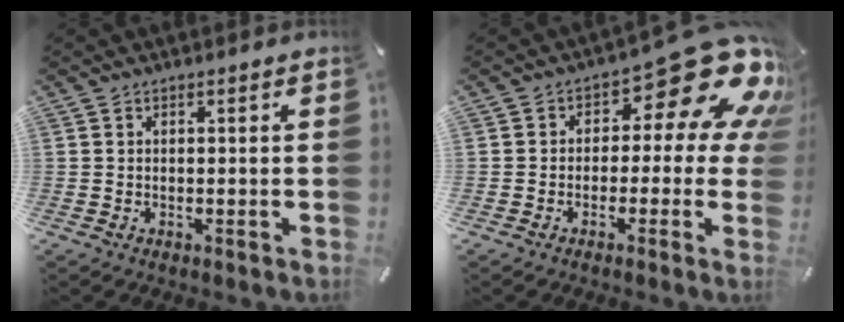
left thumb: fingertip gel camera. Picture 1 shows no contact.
{"total": 17.8, "force": [8.4, 8.1, 13.4], "torque": [-0.165, -0.059, 0.139]}